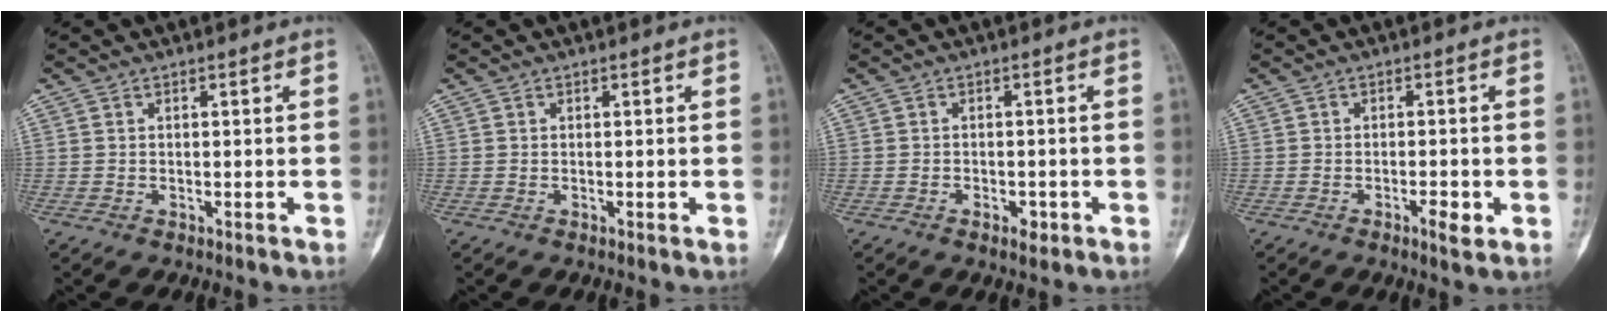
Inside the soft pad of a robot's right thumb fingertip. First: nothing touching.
{"total": 0.0}
{"total": 2.2, "force": [-1.2, 1.3, 1.4], "torque": [-0.015, 0.006, -0.013]}
{"total": 3.4, "force": [-1.3, 1.0, 3.0], "torque": [-0.047, -0.001, -0.020]}